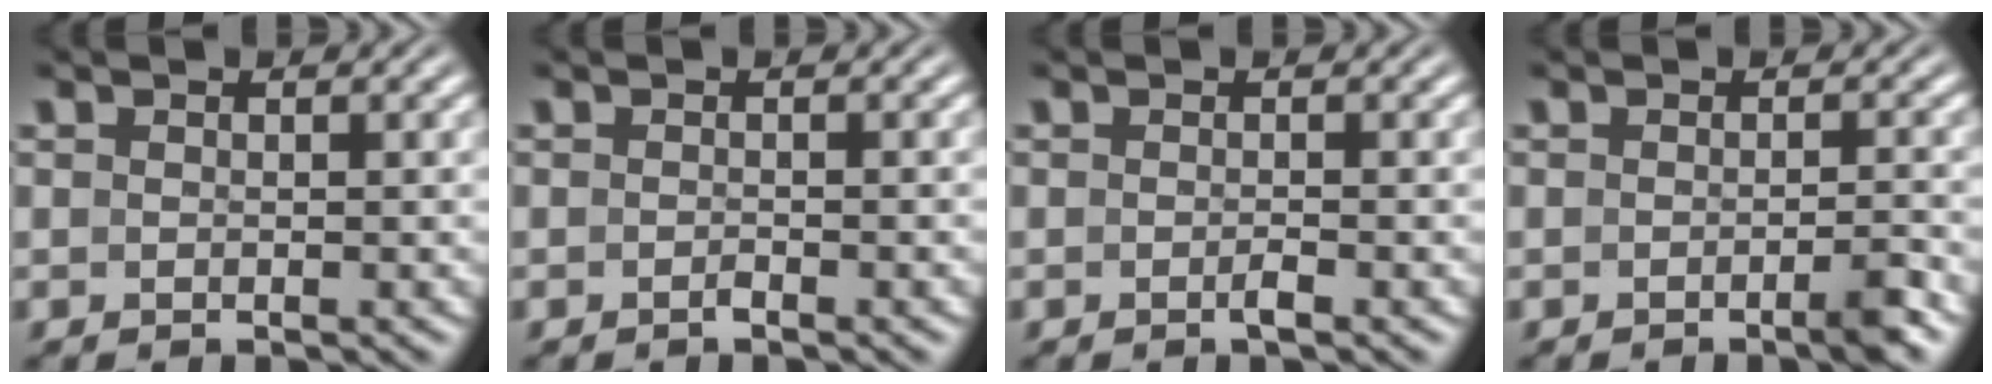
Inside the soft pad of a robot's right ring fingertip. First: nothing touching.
{"total": 0.7, "force": [-0.6, -0.3, 0.2], "torque": [-0.001, 0.004, -0.013]}
{"total": 0.6, "force": [-0.5, 0.0, 0.5], "torque": [-0.007, 0.005, -0.013]}
{"total": 1.6, "force": [-1.2, -0.2, 1.1], "torque": [-0.016, 0.005, -0.025]}